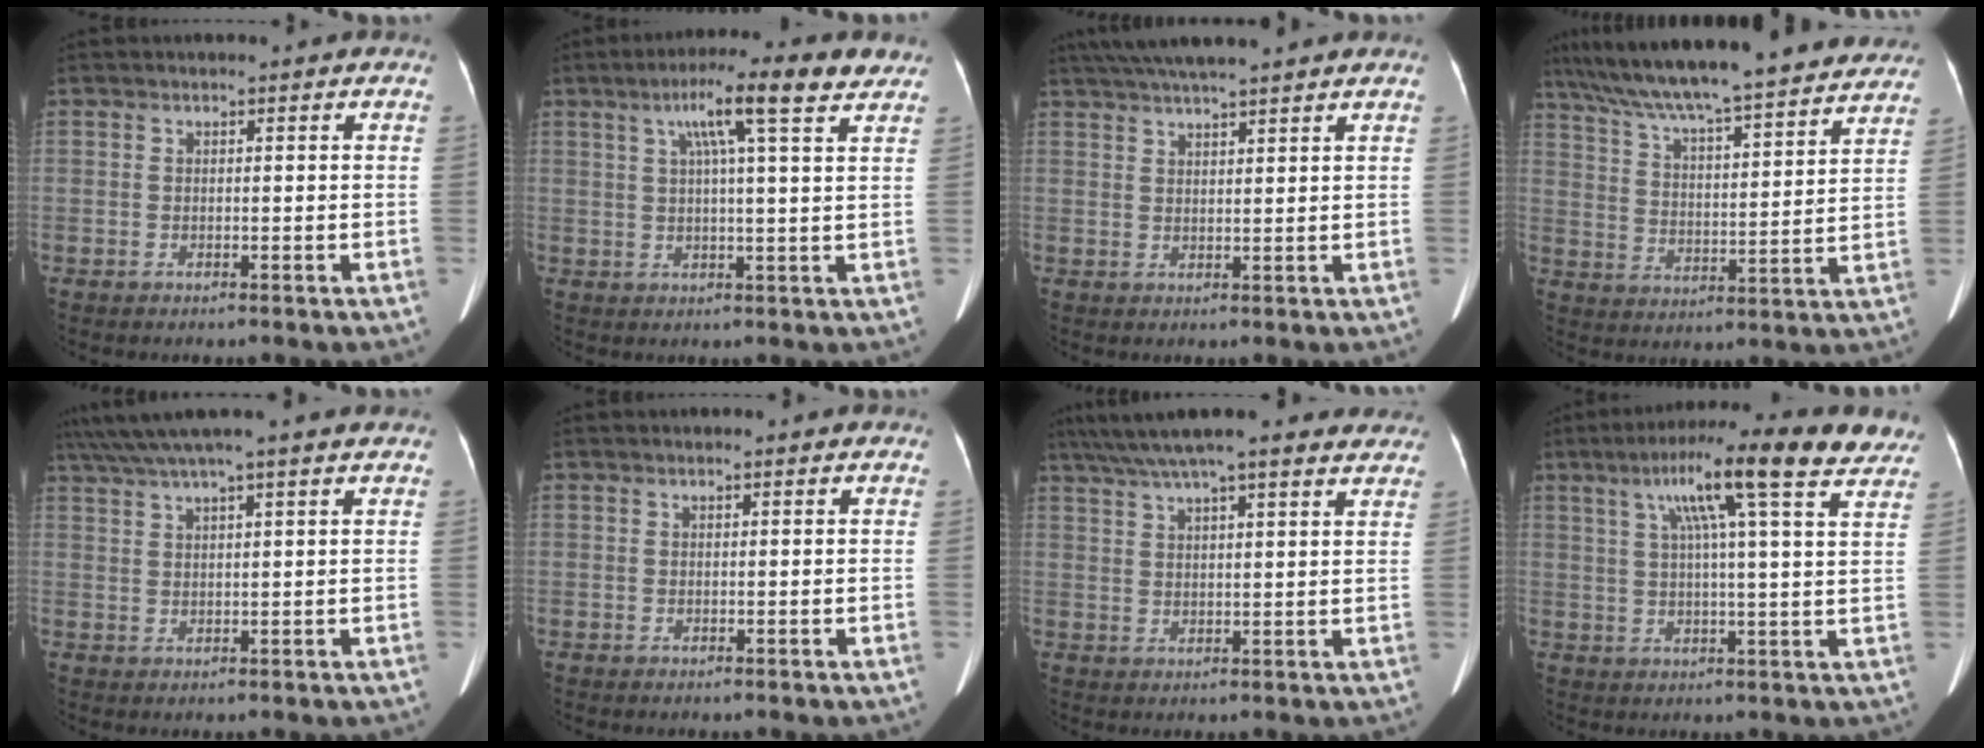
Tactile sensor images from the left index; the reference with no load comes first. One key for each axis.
{"total": 10.0, "fx": 5.7, "fy": 0.3, "fz": 8.3, "tx": -0.131, "ty": 0.026, "tz": 0.081}
{"total": 10.3, "fx": 8.8, "fy": -0.1, "fz": 5.4, "tx": -0.092, "ty": 0.038, "tz": 0.127}
{"total": 27.3, "fx": 24.1, "fy": 3.1, "fz": 12.5, "tx": -0.205, "ty": 0.001, "tz": 0.331}
{"total": 10.2, "fx": 8.7, "fy": -1.0, "fz": 5.3, "tx": -0.099, "ty": 0.037, "tz": 0.123}
{"total": 0.9, "fx": 0.7, "fy": 0.2, "fz": 0.5, "tx": -0.010, "ty": 0.011, "tz": 0.011}
{"total": 21.2, "fx": 18.2, "fy": 3.3, "fz": 10.3, "tx": -0.176, "ty": 0.045, "tz": 0.244}
{"total": 17.1, "fx": 11.0, "fy": 0.9, "fz": 13.1, "tx": -0.203, "ty": 0.044, "tz": 0.140}